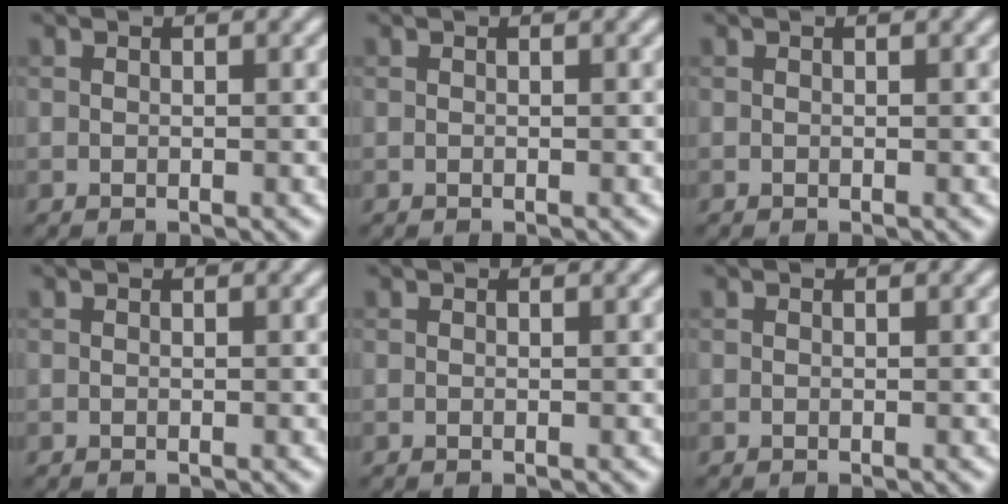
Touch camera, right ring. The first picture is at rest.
{"total": 0.0}
{"total": 0.0}
{"total": 0.0}
{"total": 0.0}
{"total": 0.0}